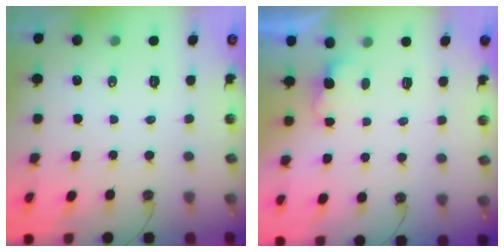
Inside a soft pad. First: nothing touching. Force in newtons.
{"total": 1.8, "press": 1.6, "slide": 0.8}